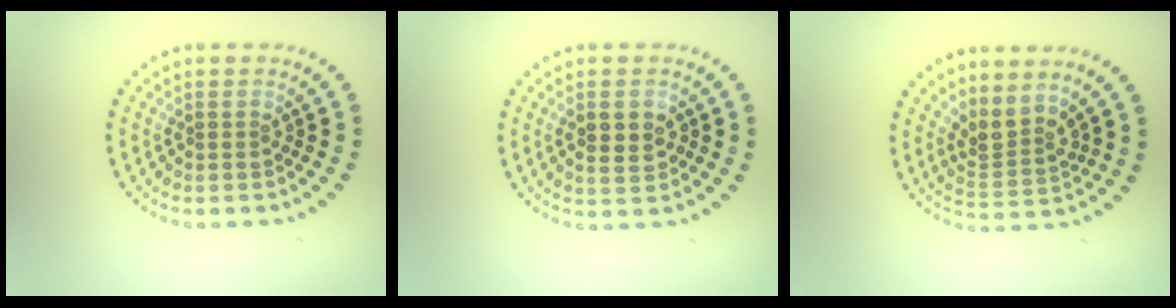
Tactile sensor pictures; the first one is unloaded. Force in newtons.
{"total": 2.8, "press": 2.8, "slide": 0.2}
{"total": 2.5, "press": 1.8, "slide": 1.7}